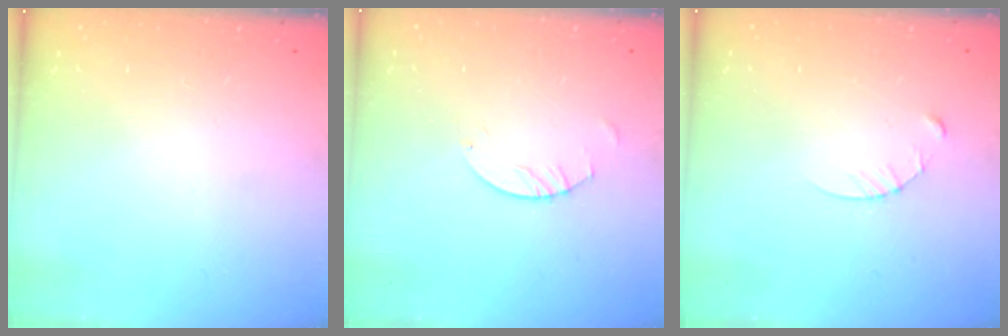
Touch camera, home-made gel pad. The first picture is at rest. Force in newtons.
{"total": 2.5, "press": 2.5, "slide": 0.1}
{"total": 3.3, "press": 3.3, "slide": 0.4}